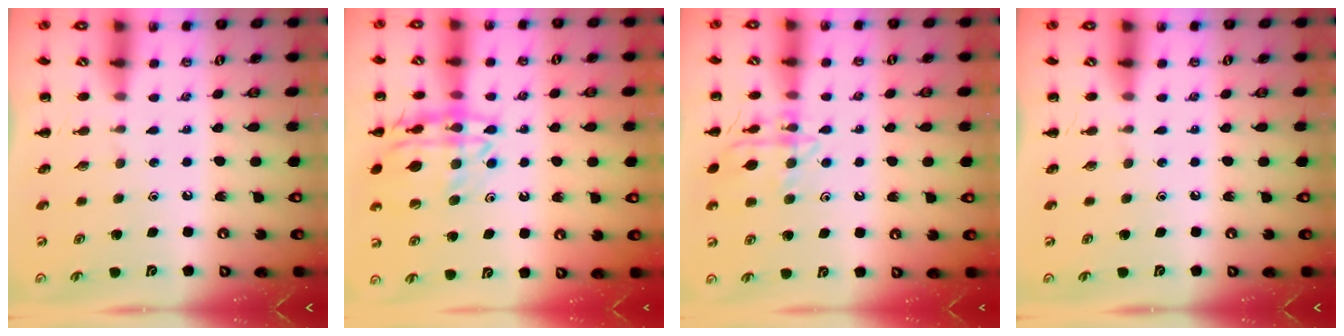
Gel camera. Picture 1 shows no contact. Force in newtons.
{"total": 17.7, "press": 17.6, "slide": 2.0}
{"total": 13.0, "press": 13.0, "slide": 0.6}
{"total": 0.0}